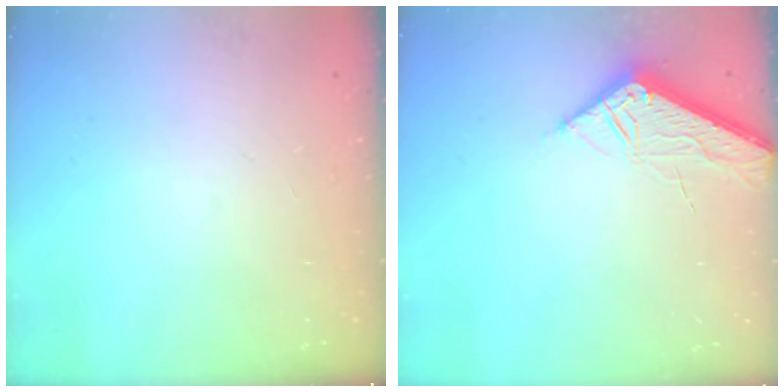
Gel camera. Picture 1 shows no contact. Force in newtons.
{"total": 6.1, "press": 6.0, "slide": 0.7}